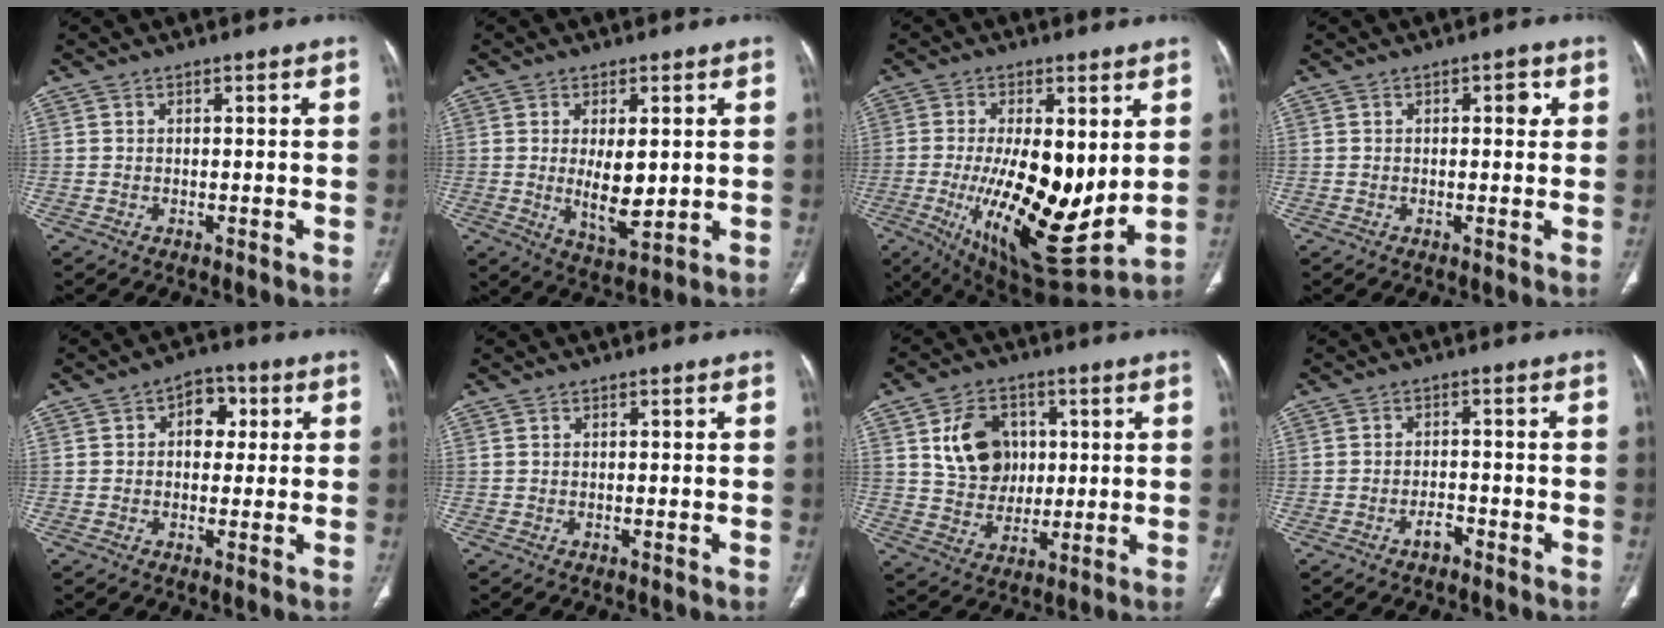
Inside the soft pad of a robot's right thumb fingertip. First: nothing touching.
{"total": 8.4, "force": [0.4, 3.6, 7.6], "torque": [-0.117, -0.020, 0.019]}
{"total": 21.7, "force": [-1.0, 8.4, 20.0], "torque": [-0.338, -0.042, 0.003]}
{"total": 2.2, "force": [0.5, 1.2, 1.7], "torque": [-0.011, 0.003, 0.004]}
{"total": 6.1, "force": [1.3, 4.4, 4.0], "torque": [-0.021, 0.007, 0.011]}
{"total": 0.0}
{"total": 11.7, "force": [3.0, 9.3, 6.5], "torque": [-0.072, -0.008, 0.058]}
{"total": 2.4, "force": [-1.7, 1.1, 1.2], "torque": [-0.022, 0.013, -0.028]}